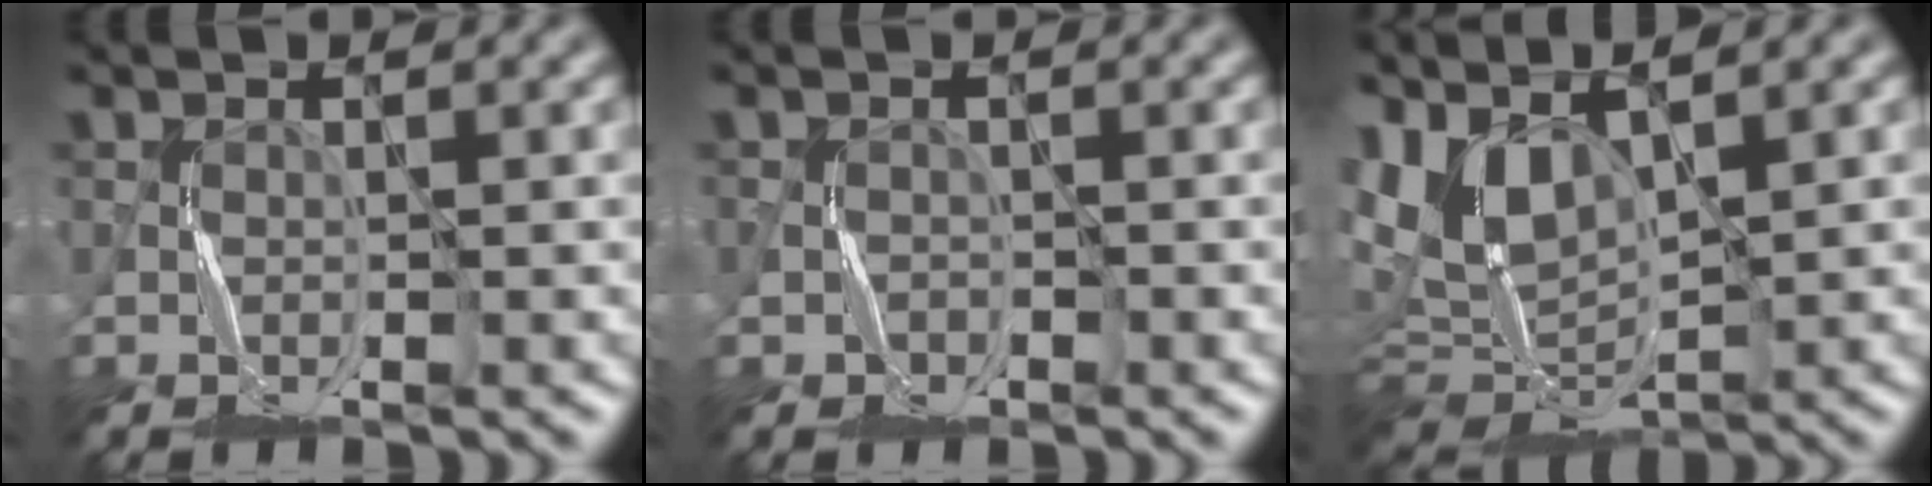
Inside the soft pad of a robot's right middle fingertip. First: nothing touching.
{"total": 0.8, "force": [-0.3, 0.7, -0.2], "torque": [0.002, 0.005, -0.007]}
{"total": 7.6, "force": [2.5, 4.3, 5.8], "torque": [-0.133, 0.003, 0.052]}